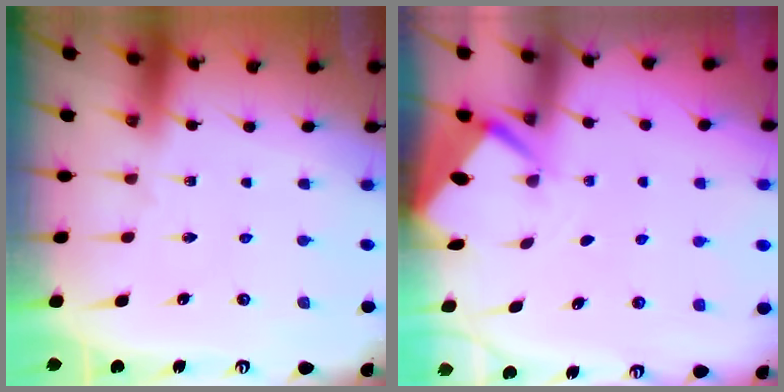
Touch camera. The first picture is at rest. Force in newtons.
{"total": 2.6, "press": 2.6, "slide": 0.4}